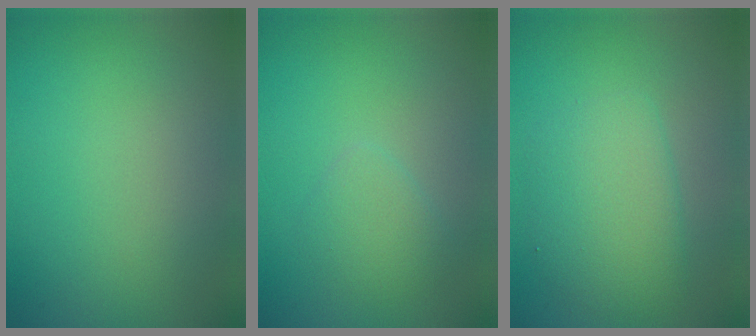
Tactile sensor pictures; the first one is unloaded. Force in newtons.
{"total": 1.7, "press": 1.7, "slide": 0.1}
{"total": 4.2, "press": 4.2, "slide": 0.0}